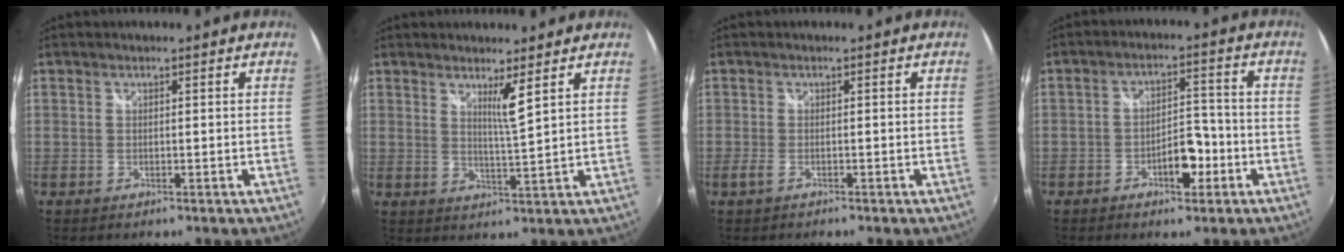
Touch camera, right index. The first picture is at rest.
{"total": 3.8, "force": [2.4, -0.6, 2.9], "torque": [-0.051, -0.013, 0.033]}
{"total": 1.6, "force": [-1.0, 0.5, 1.1], "torque": [-0.026, -0.004, -0.022]}
{"total": 6.2, "force": [-3.0, 2.9, 4.6], "torque": [-0.076, 0.010, -0.038]}